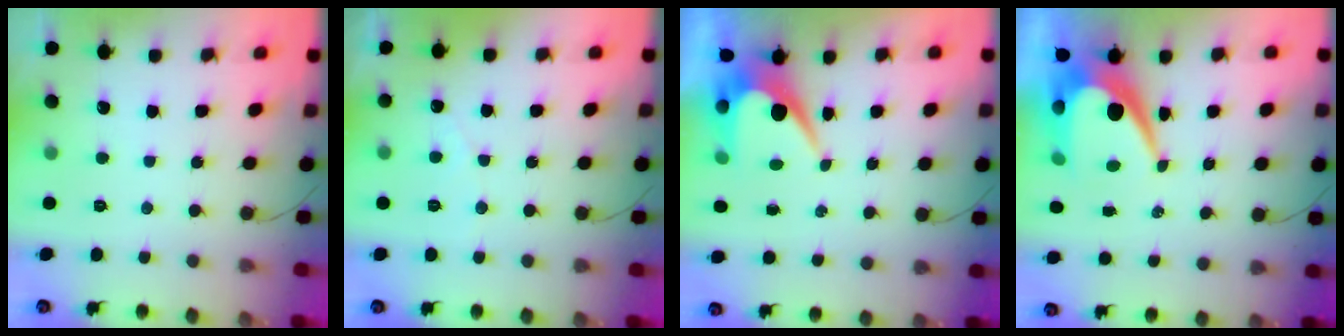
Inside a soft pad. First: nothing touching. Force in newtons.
{"total": 2.1, "press": 2.1, "slide": 0.1}
{"total": 6.4, "press": 6.4, "slide": 0.2}
{"total": 11.2, "press": 11.1, "slide": 0.9}